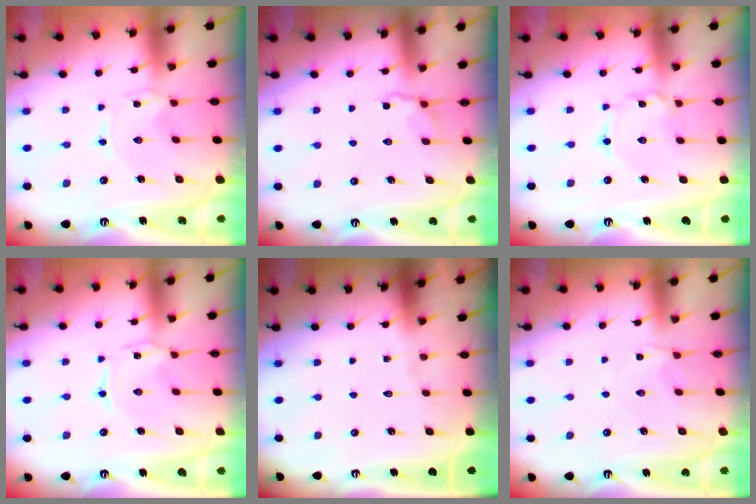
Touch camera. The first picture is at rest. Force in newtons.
{"total": 2.5, "press": 1.9, "slide": 1.6}
{"total": 2.4, "press": 2.4, "slide": 0.1}
{"total": 1.2, "press": 1.2, "slide": 0.2}
{"total": 0.0}
{"total": 2.7, "press": 2.6, "slide": 0.6}